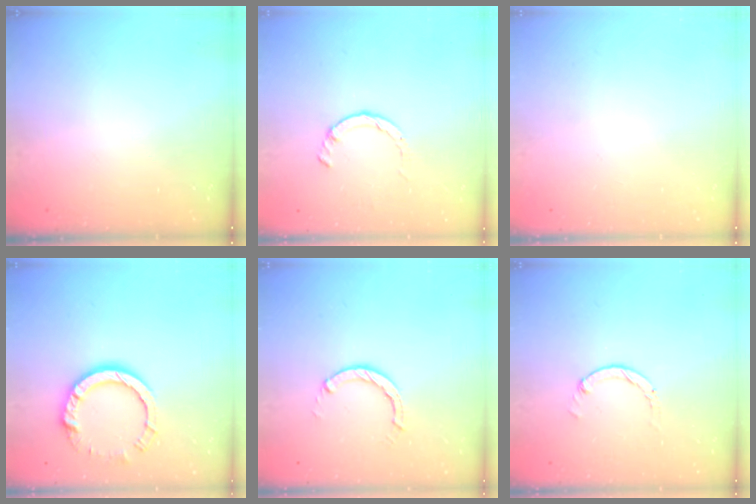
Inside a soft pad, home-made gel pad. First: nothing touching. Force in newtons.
{"total": 1.4, "press": 1.4, "slide": 0.3}
{"total": 0.0}
{"total": 10.8, "press": 10.7, "slide": 1.0}
{"total": 2.9, "press": 2.9, "slide": 0.4}
{"total": 1.3, "press": 1.2, "slide": 0.2}